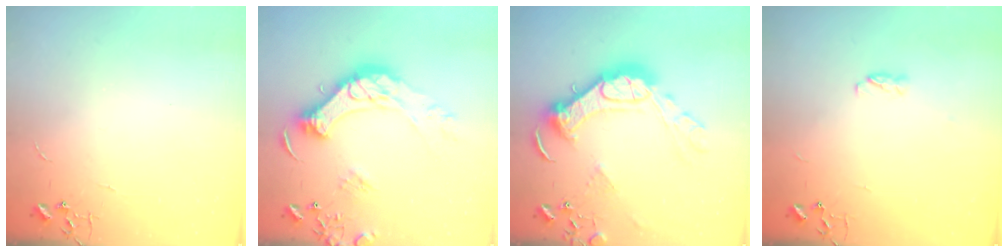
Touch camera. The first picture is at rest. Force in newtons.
{"total": 18.7, "press": 18.5, "slide": 2.6}
{"total": 18.4, "press": 18.3, "slide": 1.6}
{"total": 3.5, "press": 3.3, "slide": 1.1}